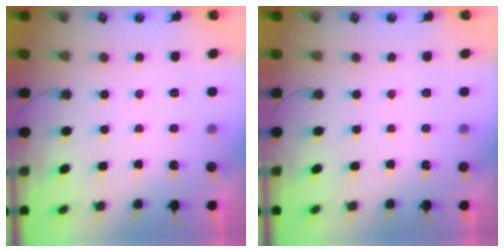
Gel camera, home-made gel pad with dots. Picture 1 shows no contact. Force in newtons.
{"total": 0.0}